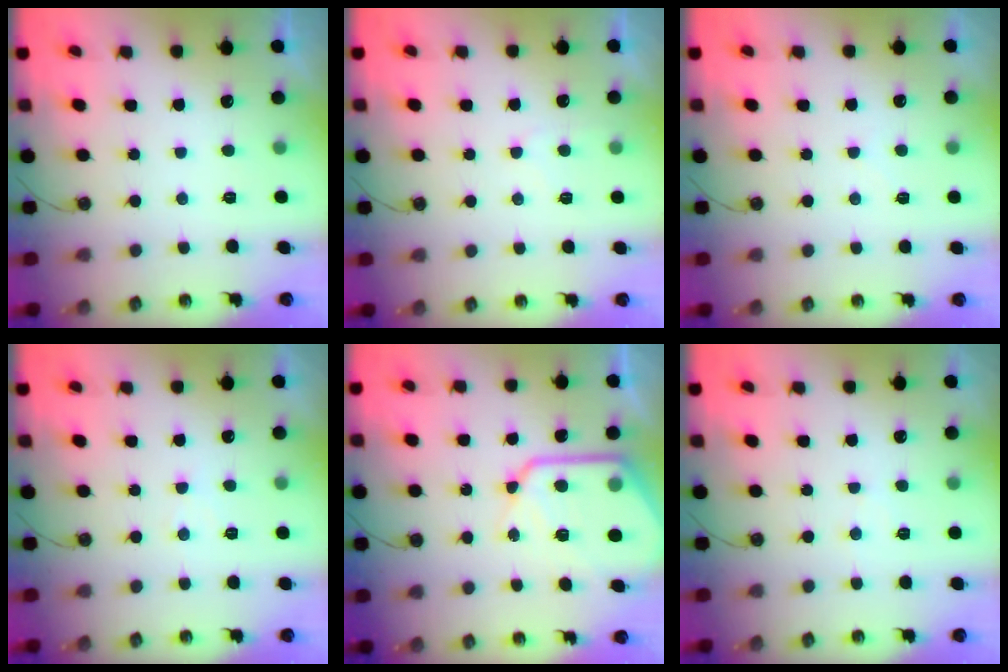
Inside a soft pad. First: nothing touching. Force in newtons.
{"total": 5.2, "press": 5.1, "slide": 0.7}
{"total": 3.4, "press": 3.4, "slide": 0.5}
{"total": 3.9, "press": 3.9, "slide": 0.6}
{"total": 16.8, "press": 16.7, "slide": 1.9}
{"total": 3.6, "press": 3.5, "slide": 0.6}